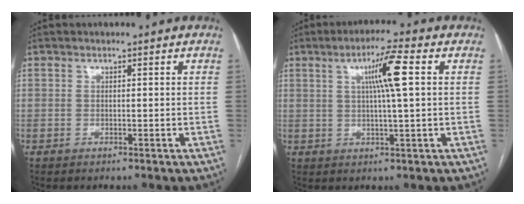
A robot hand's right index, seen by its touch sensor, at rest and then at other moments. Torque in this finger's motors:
{"motor_torque": [0.68, 0.00, 0.37, 0.08]}